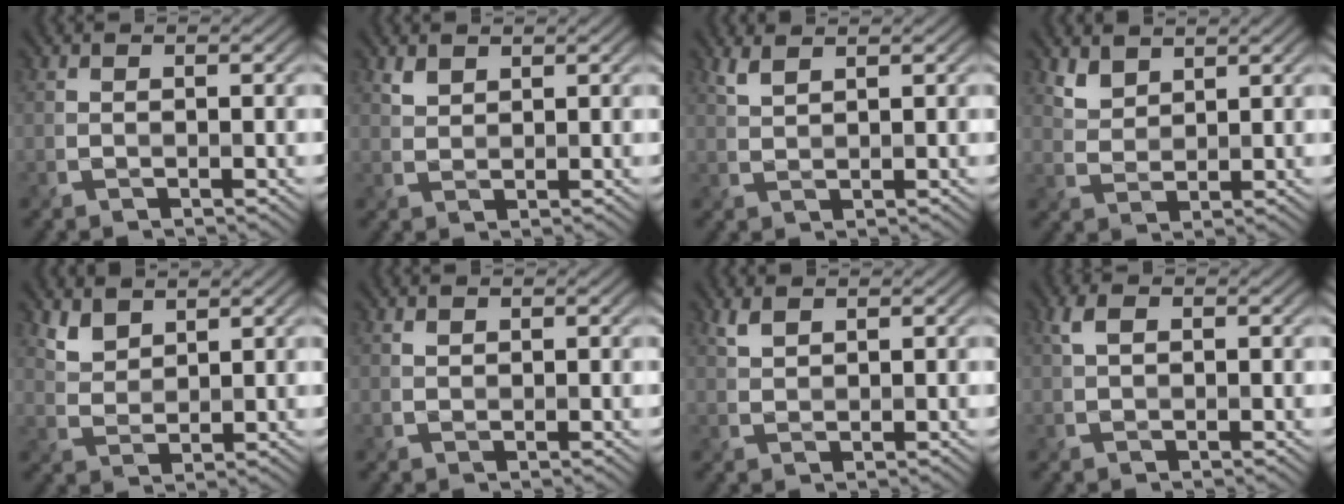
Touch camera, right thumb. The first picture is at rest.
{"total": 1.5, "force": [1.2, 0.7, 0.5], "torque": [-0.016, -0.002, 0.030]}
{"total": 1.8, "force": [1.4, 0.3, 1.1], "torque": [-0.027, 0.005, 0.034]}
{"total": 3.0, "force": [2.4, 1.4, 1.2], "torque": [-0.032, -0.004, 0.059]}
{"total": 3.4, "force": [2.6, 1.6, 1.4], "torque": [-0.039, -0.006, 0.064]}
{"total": 0.6, "force": [0.5, 0.3, 0.2], "torque": [-0.008, -0.003, 0.013]}
{"total": 1.7, "force": [1.3, 0.5, 0.9], "torque": [-0.026, 0.002, 0.032]}
{"total": 1.8, "force": [0.6, 1.0, 1.4], "torque": [-0.035, 0.004, 0.010]}